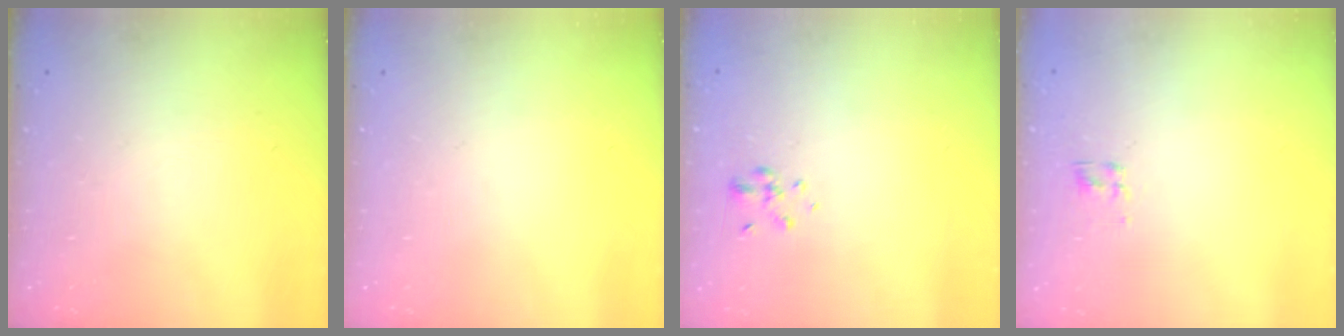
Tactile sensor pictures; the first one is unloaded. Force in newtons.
{"total": 0.0}
{"total": 2.6, "press": 2.5, "slide": 0.9}
{"total": 2.3, "press": 2.0, "slide": 1.2}